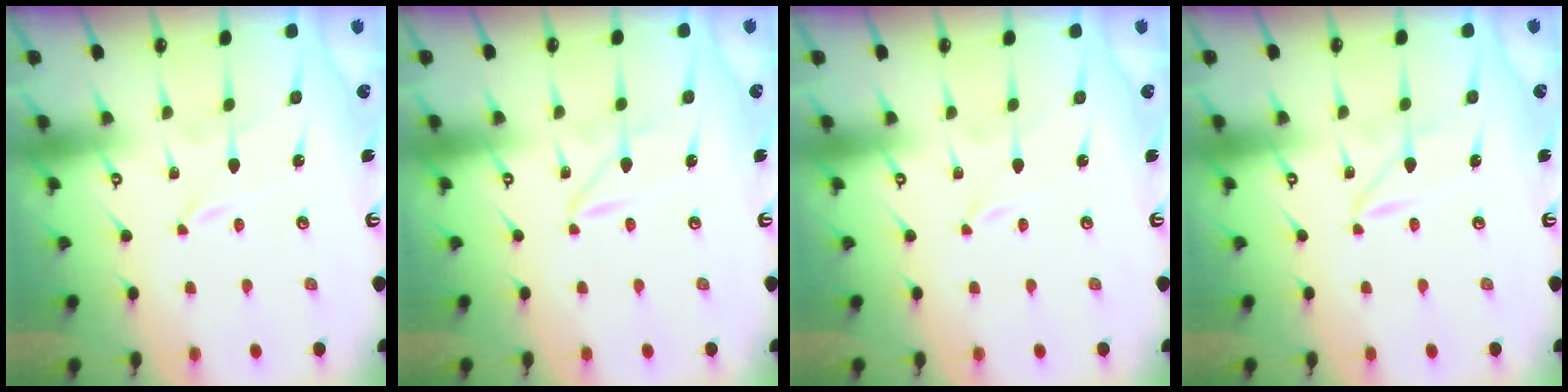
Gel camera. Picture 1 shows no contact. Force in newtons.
{"total": 1.5, "press": 1.5, "slide": 0.2}
{"total": 0.0}
{"total": 1.5, "press": 1.5, "slide": 0.2}